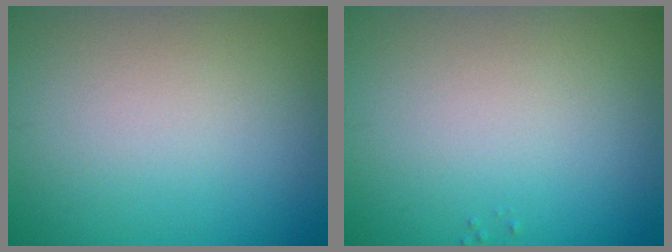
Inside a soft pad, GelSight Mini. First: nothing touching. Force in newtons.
{"total": 0.0}